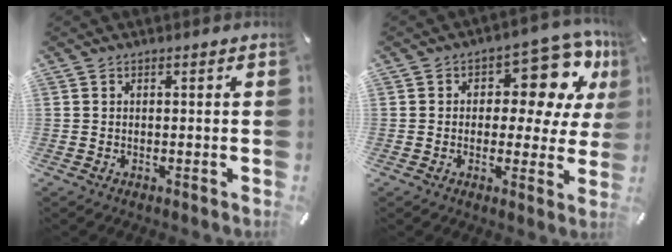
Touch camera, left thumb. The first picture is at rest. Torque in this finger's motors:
{"motor_torque": [0.58, 0.50, 0.63, 0.30, 0.05]}